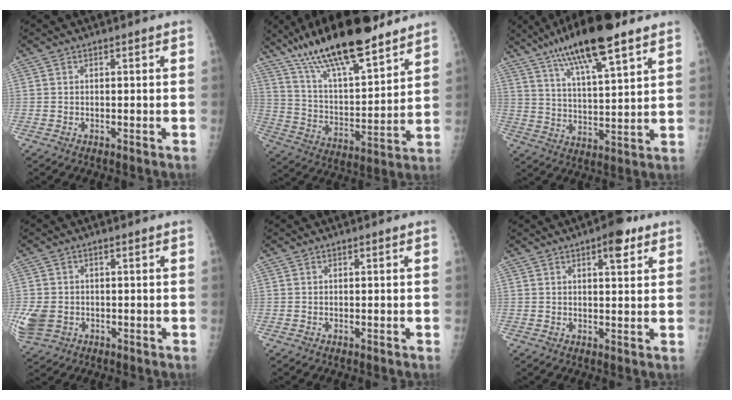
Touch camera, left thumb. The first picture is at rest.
{"total": 23.8, "force": [17.2, 6.5, 15.1], "torque": [-0.235, -0.057, 0.296]}
{"total": 17.2, "force": [10.8, 3.9, 12.7], "torque": [-0.208, -0.032, 0.189]}
{"total": 7.4, "force": [-1.5, 6.0, 4.1], "torque": [-0.103, -0.003, -0.018]}
{"total": 0.0}
{"total": 5.5, "force": [3.1, 2.0, 4.1], "torque": [-0.044, -0.010, 0.036]}